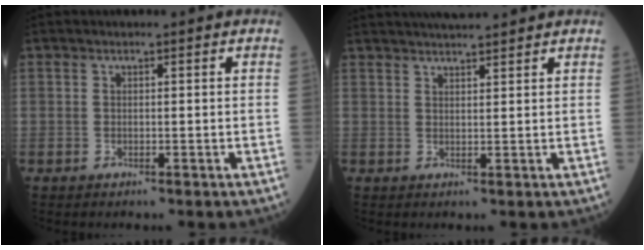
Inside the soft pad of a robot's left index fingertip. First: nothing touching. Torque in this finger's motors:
{"motor_torque": [0.02, -0.30, 0.09, 0.03]}